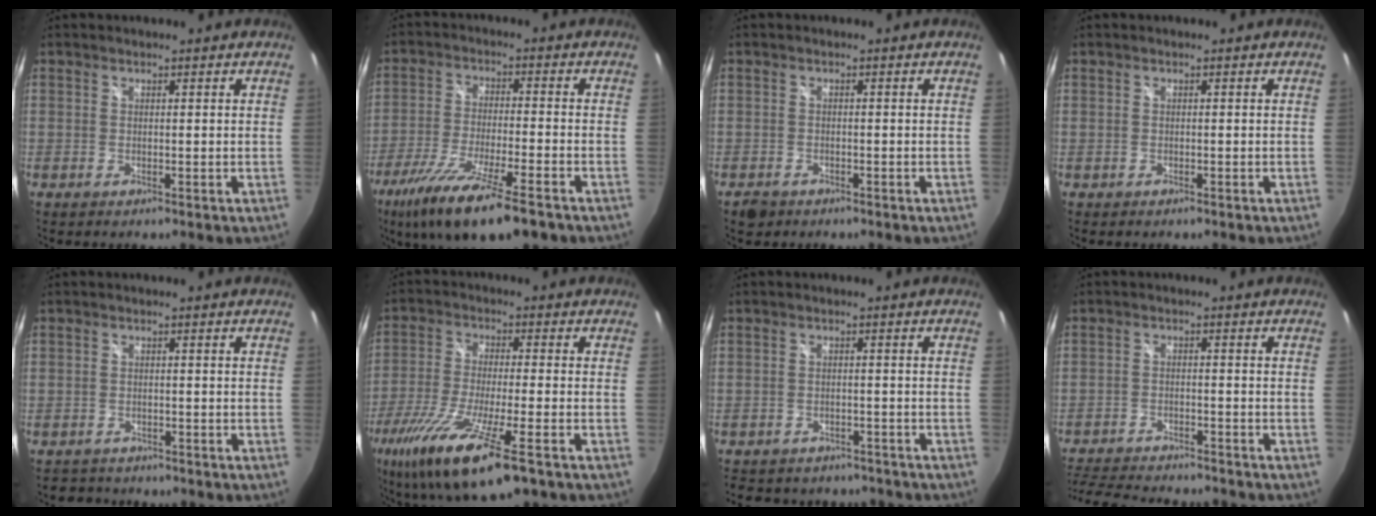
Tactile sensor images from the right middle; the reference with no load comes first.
{"total": 16.6, "force": [-11.3, 2.9, 11.9], "torque": [-0.238, -0.053, -0.200]}
{"total": 2.8, "force": [-1.9, 1.7, 1.0], "torque": [-0.026, -0.004, -0.032]}
{"total": 0.0}
{"total": 2.9, "force": [-2.6, 1.3, -0.3], "torque": [-0.003, 0.012, -0.044]}
{"total": 19.2, "force": [-11.2, 3.5, 15.3], "torque": [-0.306, -0.073, -0.201]}
{"total": 11.0, "force": [-9.1, 5.0, 3.4], "torque": [-0.077, 0.002, -0.120]}
{"total": 15.3, "force": [-13.4, 3.9, 6.2], "torque": [-0.146, -0.019, -0.206]}